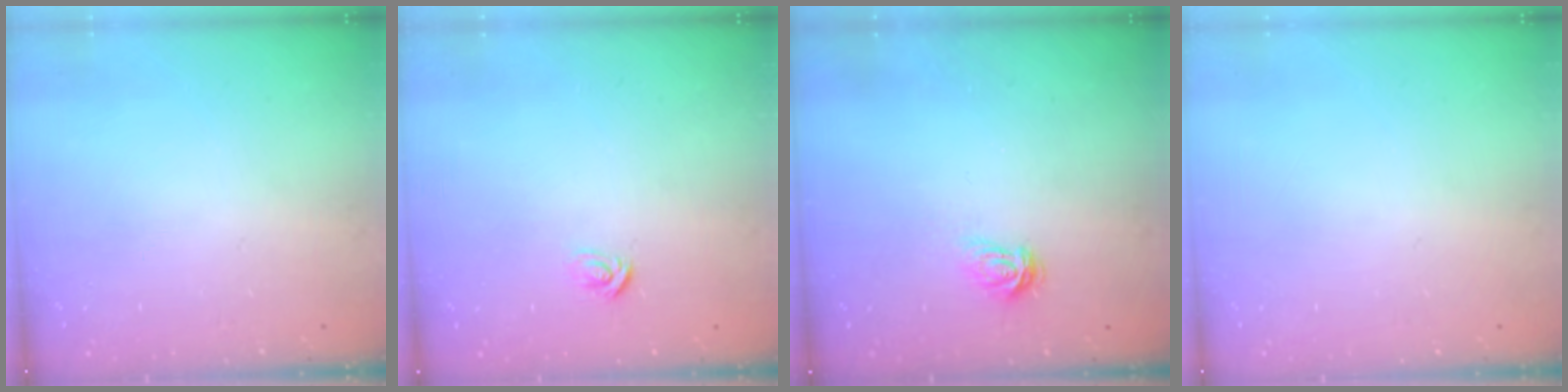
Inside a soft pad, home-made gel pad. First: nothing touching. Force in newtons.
{"total": 2.6, "press": 2.6, "slide": 0.2}
{"total": 4.4, "press": 4.4, "slide": 0.5}
{"total": 0.0}